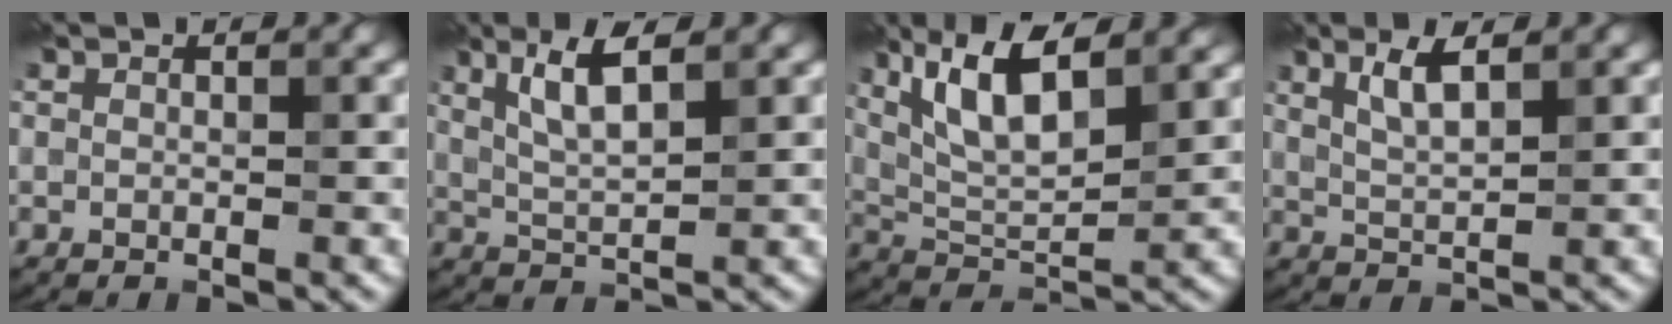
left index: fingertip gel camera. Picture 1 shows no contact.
{"total": 3.9, "force": [2.1, 0.8, 3.2], "torque": [-0.069, 0.007, 0.039]}
{"total": 7.6, "force": [3.9, 2.6, 6.0], "torque": [-0.117, 0.010, 0.075]}
{"total": 2.7, "force": [1.7, 0.5, 2.1], "torque": [-0.043, 0.007, 0.032]}